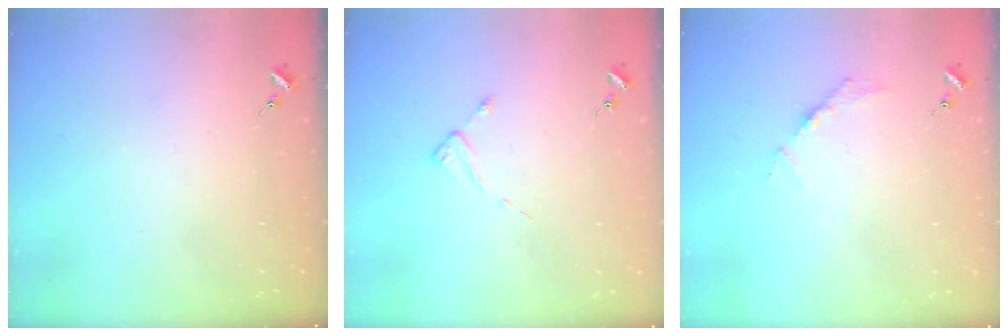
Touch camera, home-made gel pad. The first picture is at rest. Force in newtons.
{"total": 1.9, "press": 1.8, "slide": 0.3}
{"total": 3.6, "press": 3.6, "slide": 0.4}